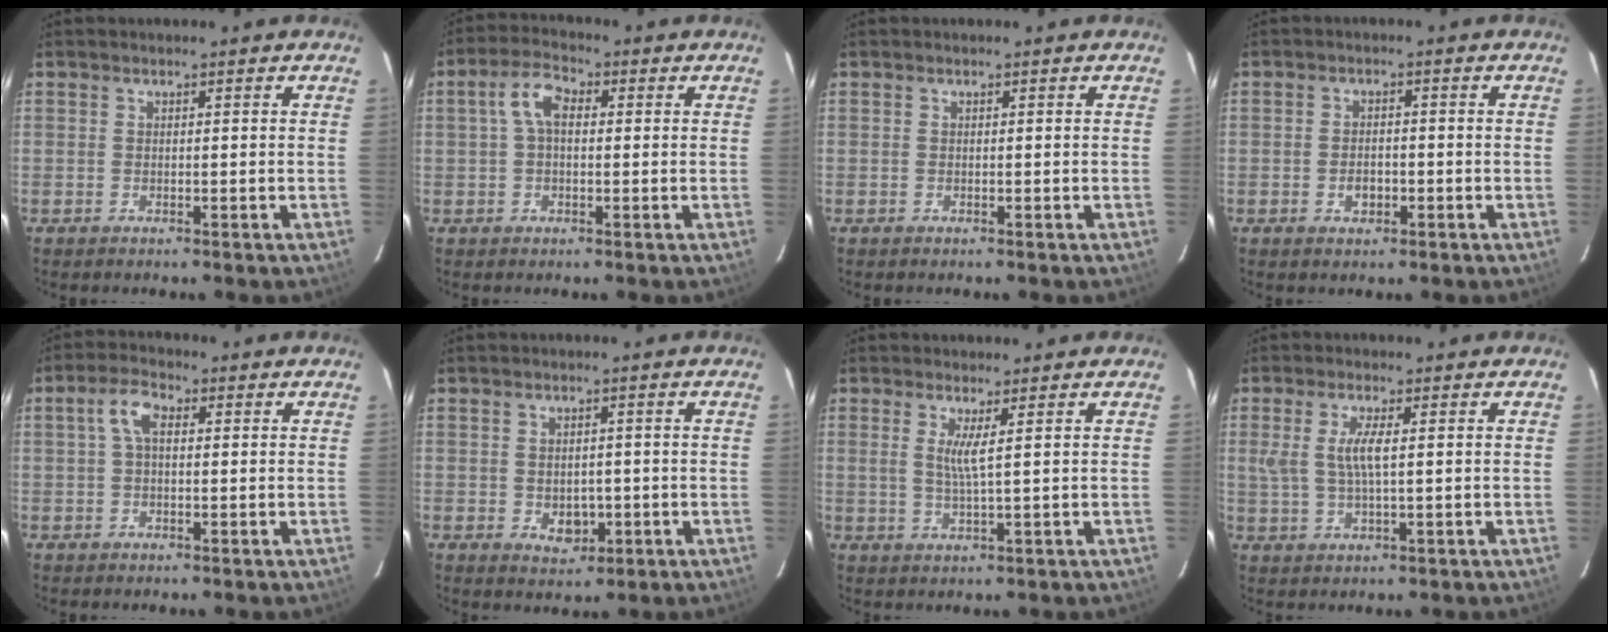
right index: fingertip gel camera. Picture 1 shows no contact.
{"total": 5.4, "force": [0.7, 3.1, 4.4], "torque": [-0.088, 0.020, 0.013]}
{"total": 0.0}
{"total": 2.8, "force": [-1.0, 2.0, 1.7], "torque": [-0.031, 0.001, -0.015]}
{"total": 4.4, "force": [0.8, 2.3, 3.7], "torque": [-0.074, 0.016, 0.015]}
{"total": 4.2, "force": [-0.8, 3.3, 2.4], "torque": [-0.040, -0.002, -0.002]}
{"total": 3.0, "force": [1.1, -0.5, 2.8], "torque": [-0.054, -0.009, 0.018]}
{"total": 4.9, "force": [0.8, 1.0, 4.8], "torque": [-0.101, -0.002, 0.019]}